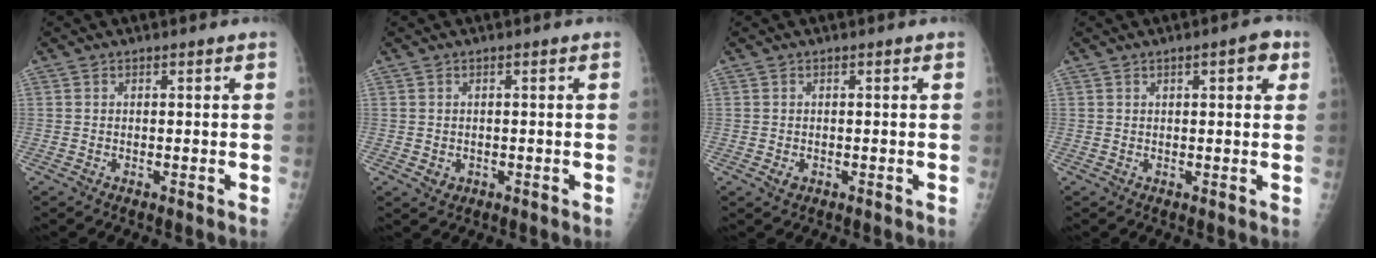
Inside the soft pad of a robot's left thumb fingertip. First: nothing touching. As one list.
[{"total": 1.6, "force": [-0.5, 1.4, 0.6], "torque": [-0.001, 0.001, 0.001]}, {"total": 1.2, "force": [-0.5, 0.9, 0.6], "torque": [-0.004, 0.000, -0.004]}, {"total": 4.3, "force": [1.8, 1.6, 3.6], "torque": [-0.035, 0.001, 0.017]}]